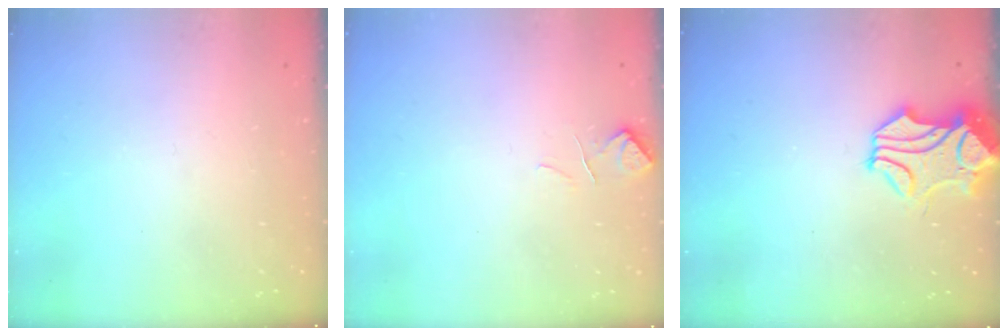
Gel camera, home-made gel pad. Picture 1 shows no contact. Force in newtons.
{"total": 0.8, "press": 0.3, "slide": 0.7}
{"total": 1.4, "press": 0.6, "slide": 1.3}